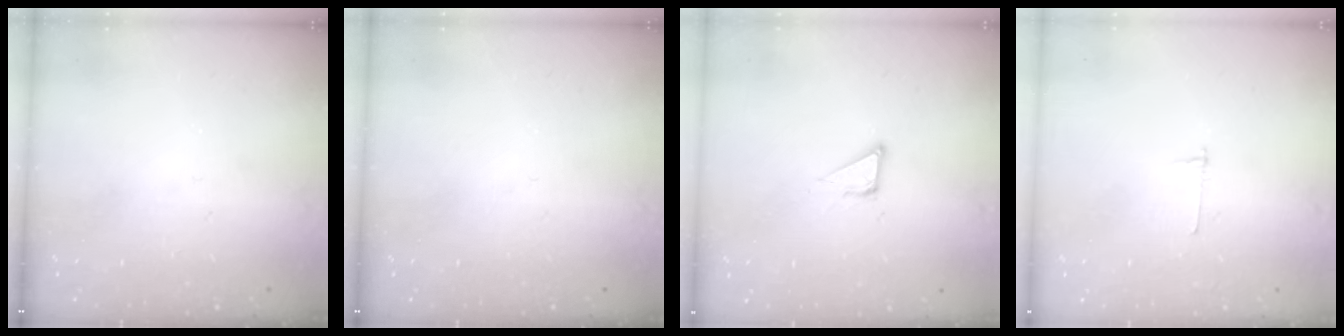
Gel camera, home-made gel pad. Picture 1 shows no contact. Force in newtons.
{"total": 0.0}
{"total": 1.9, "press": 1.9, "slide": 0.1}
{"total": 2.7, "press": 2.7, "slide": 0.3}